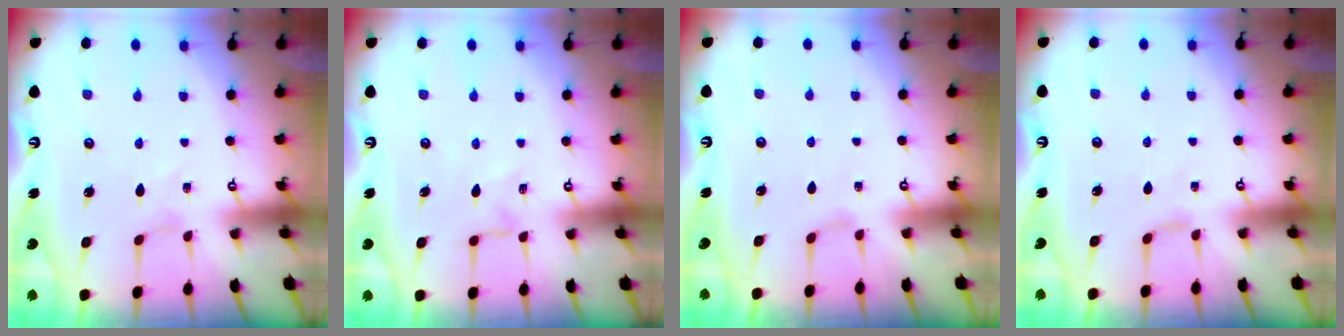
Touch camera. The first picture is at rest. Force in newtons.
{"total": 0.0}
{"total": 1.1, "press": 1.1, "slide": 0.4}
{"total": 2.6, "press": 2.6, "slide": 0.5}